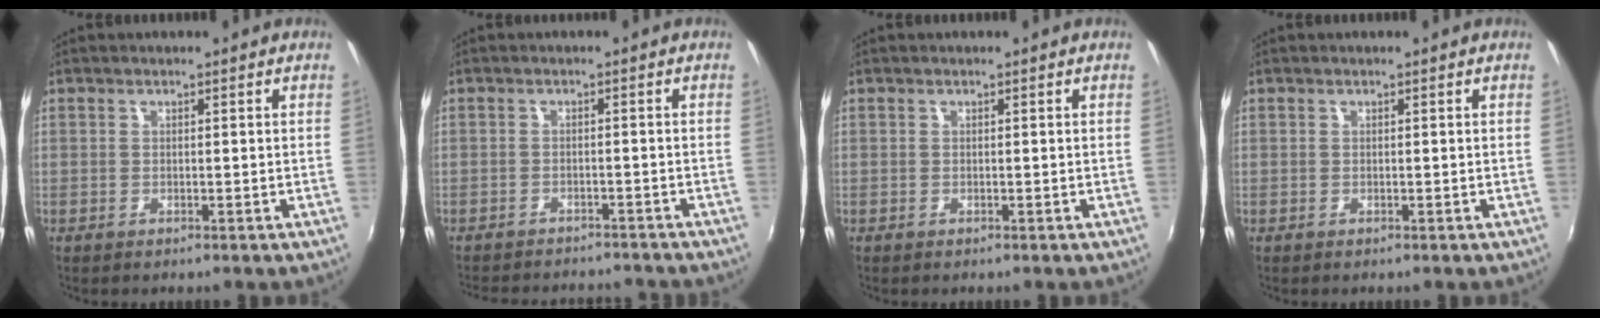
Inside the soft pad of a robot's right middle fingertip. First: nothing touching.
{"total": 11.1, "force": [-10.0, 2.8, 3.9], "torque": [-0.089, -0.012, -0.137]}
{"total": 0.0}
{"total": 0.0}